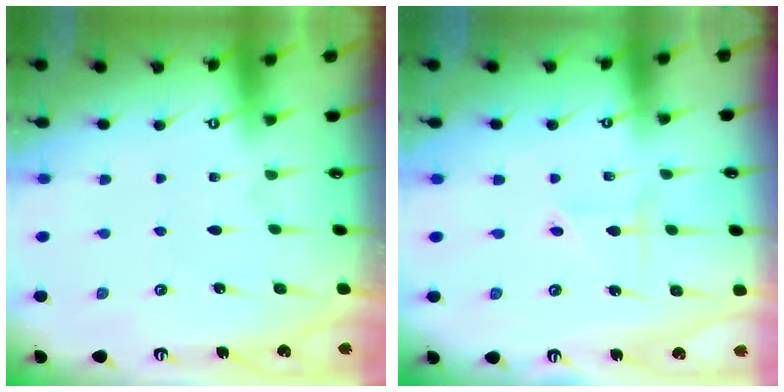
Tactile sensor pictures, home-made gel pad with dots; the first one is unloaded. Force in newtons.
{"total": 2.6, "press": 2.6, "slide": 0.3}